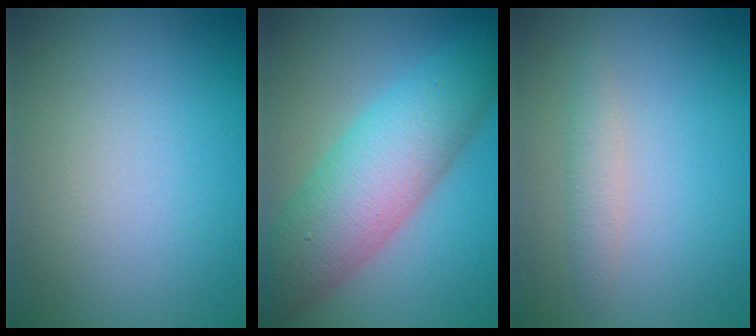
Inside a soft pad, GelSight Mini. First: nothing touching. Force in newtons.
{"total": 8.2, "press": 8.2, "slide": 0.2}
{"total": 1.4, "press": 1.4, "slide": 0.1}